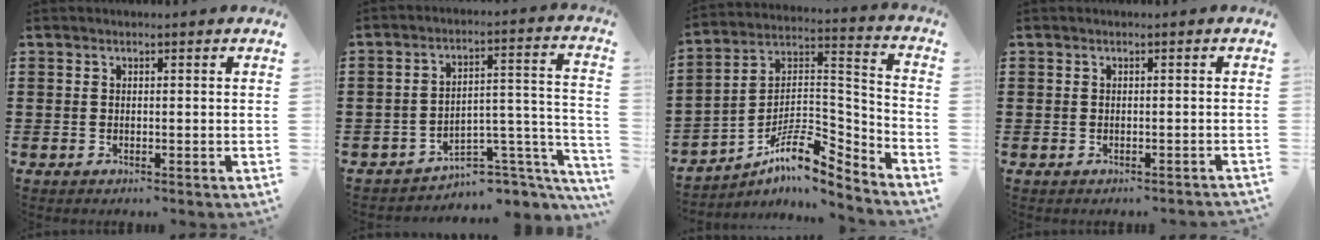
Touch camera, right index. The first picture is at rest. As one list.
[{"total": 5.4, "force": [-4.9, 1.6, 1.5], "torque": [-0.024, 0.005, -0.096]}, {"total": 9.4, "force": [-6.7, 3.4, 5.7], "torque": [-0.118, -0.006, -0.133]}, {"total": 0.9, "force": [-0.8, 0.4, -0.1], "torque": [0.000, 0.001, -0.017]}]